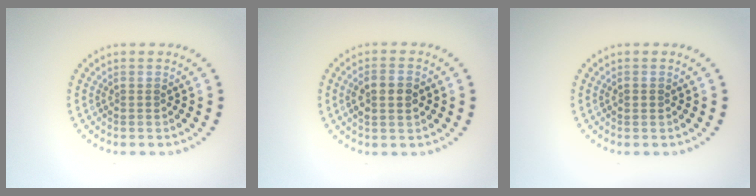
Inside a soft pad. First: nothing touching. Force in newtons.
{"total": 2.6, "press": 2.6, "slide": 0.4}
{"total": 0.8, "press": 0.8, "slide": 0.1}